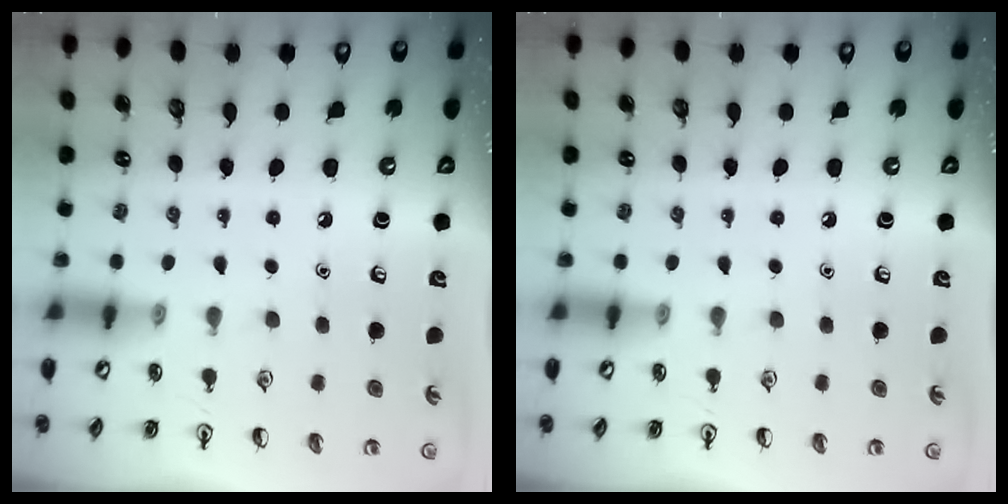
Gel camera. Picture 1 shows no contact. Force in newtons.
{"total": 0.0}